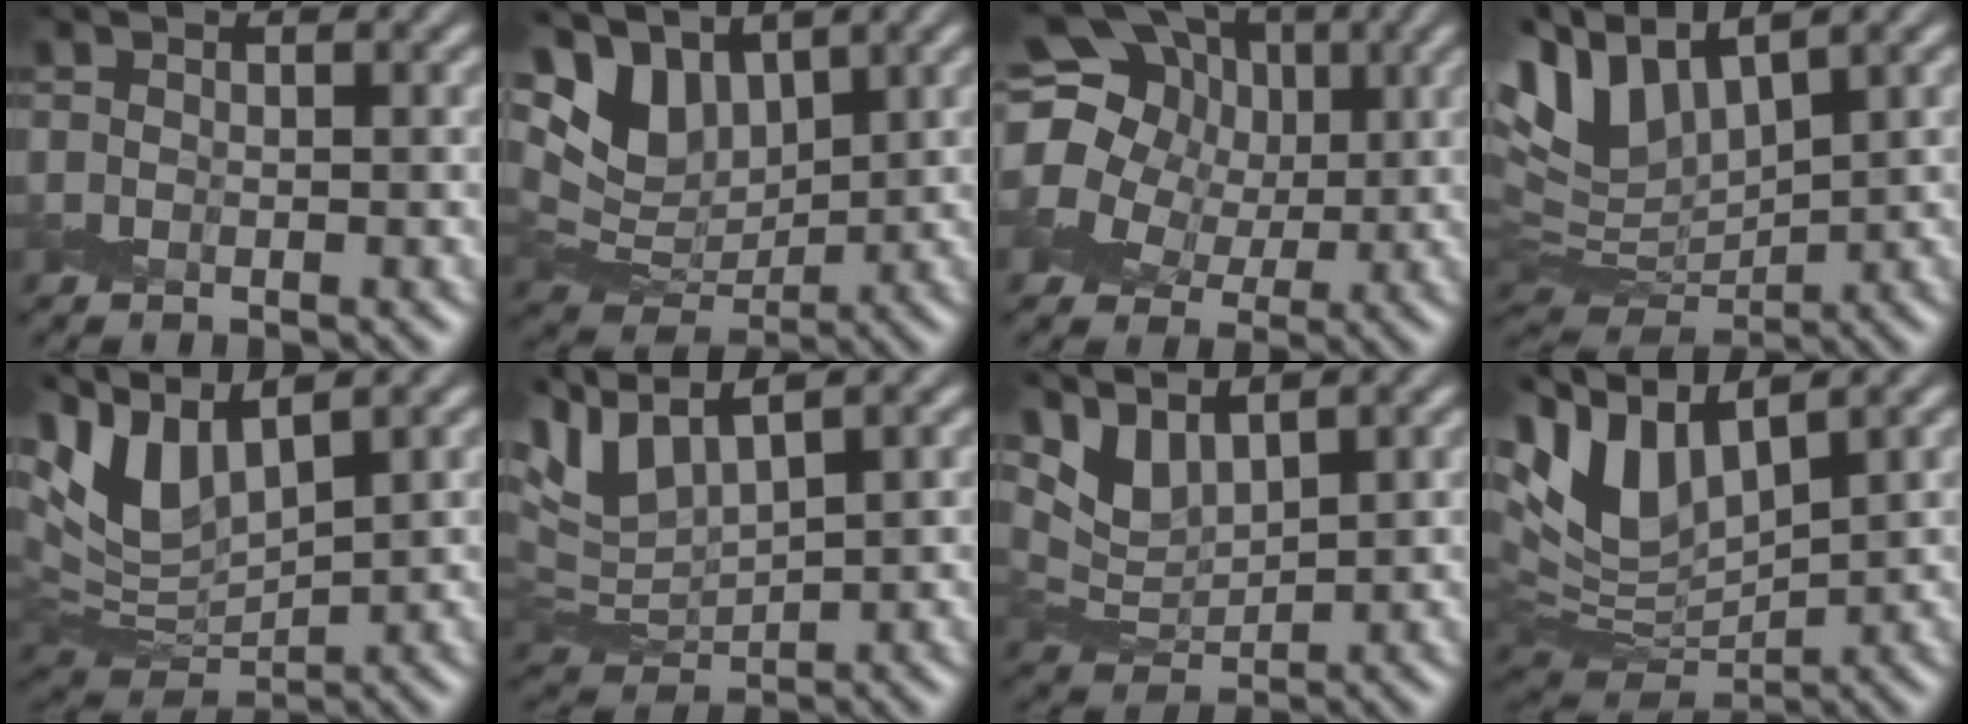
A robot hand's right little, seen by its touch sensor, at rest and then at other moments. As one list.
[{"total": 6.2, "force": [3.7, 3.3, 3.7], "torque": [-0.078, 0.001, 0.064]}, {"total": 17.9, "force": [6.1, 14.1, 9.1], "torque": [-0.194, 0.033, 0.081]}, {"total": 6.5, "force": [3.9, 3.1, 4.2], "torque": [-0.094, 0.009, 0.074]}, {"total": 6.8, "force": [4.0, 2.8, 4.7], "torque": [-0.109, 0.011, 0.075]}, {"total": 5.3, "force": [3.6, 1.8, 3.4], "torque": [-0.078, 0.015, 0.065]}, {"total": 3.4, "force": [2.8, 0.9, 1.6], "torque": [-0.040, -0.007, 0.053]}, {"total": 8.1, "force": [4.4, 3.7, 5.7], "torque": [-0.136, 0.013, 0.084]}]